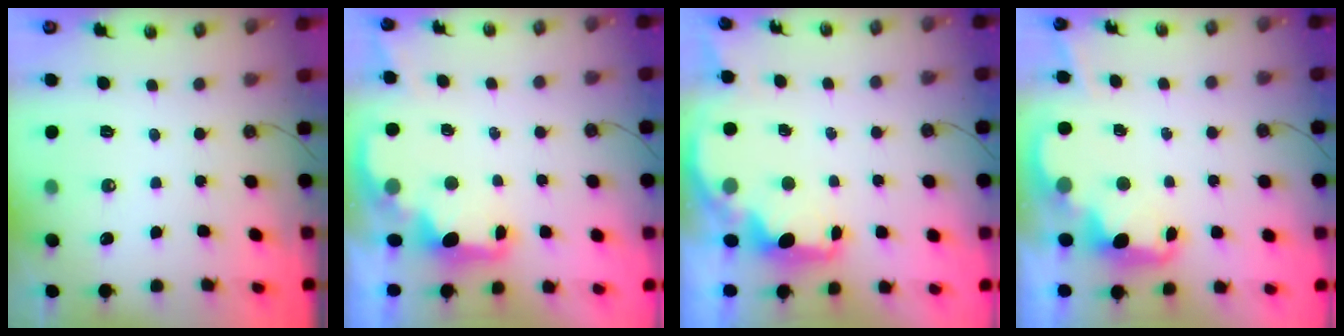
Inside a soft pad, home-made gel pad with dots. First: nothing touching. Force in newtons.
{"total": 2.4, "press": 2.2, "slide": 0.8}
{"total": 2.4, "press": 2.3, "slide": 0.8}
{"total": 2.4, "press": 2.3, "slide": 0.5}